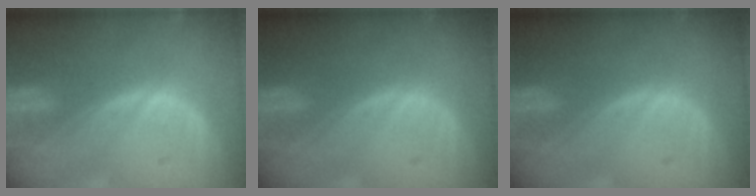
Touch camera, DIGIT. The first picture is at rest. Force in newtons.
{"total": 0.0}
{"total": 0.0}